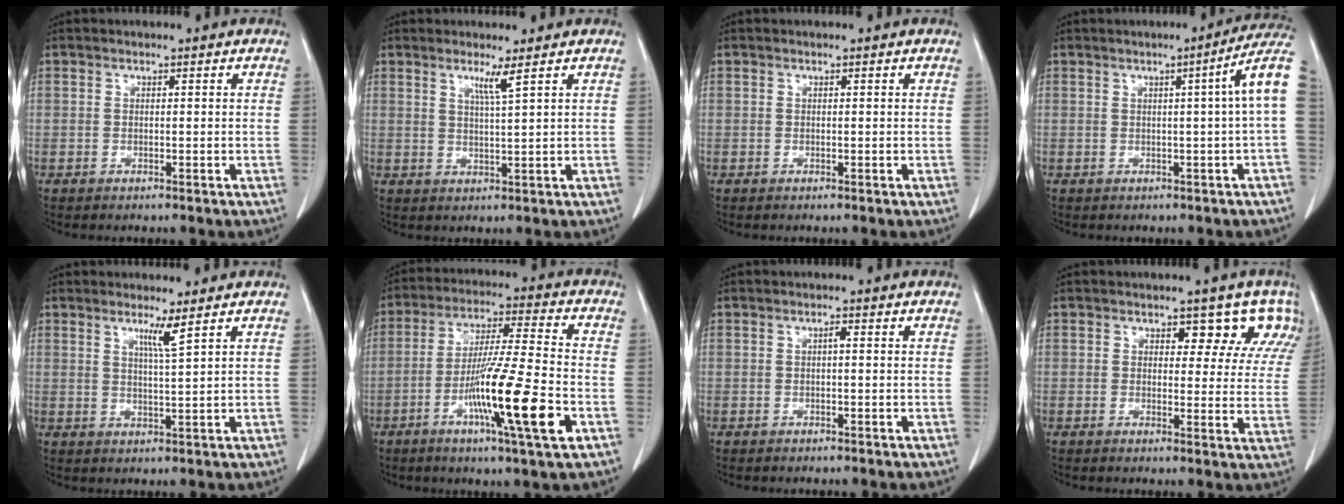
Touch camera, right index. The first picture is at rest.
{"total": 2.7, "force": [1.6, -0.8, 2.0], "torque": [-0.037, -0.011, 0.033]}
{"total": 0.0}
{"total": 6.5, "force": [0.9, -1.0, 6.4], "torque": [-0.069, 0.014, 0.006]}
{"total": 3.1, "force": [1.9, -0.9, 2.3], "torque": [-0.041, -0.012, 0.037]}
{"total": 15.8, "force": [-5.6, -0.2, 14.7], "torque": [-0.268, -0.019, -0.100]}
{"total": 0.7, "force": [0.0, 0.1, 0.7], "torque": [-0.011, 0.002, 0.000]}
{"total": 7.0, "force": [4.9, 4.0, 3.1], "torque": [-0.011, 0.000, 0.036]}